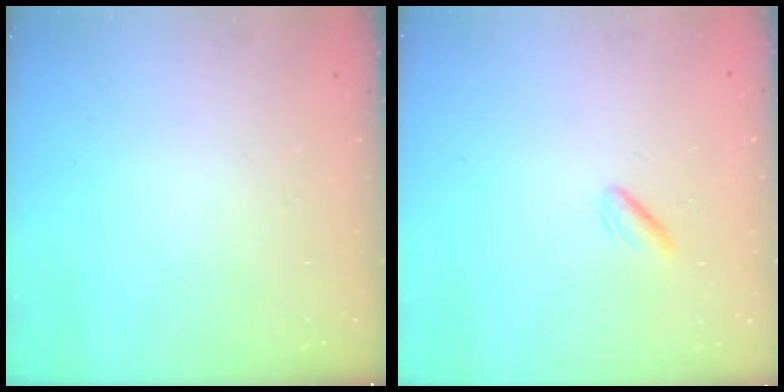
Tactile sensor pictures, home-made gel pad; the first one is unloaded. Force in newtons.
{"total": 1.4, "press": 1.1, "slide": 0.9}